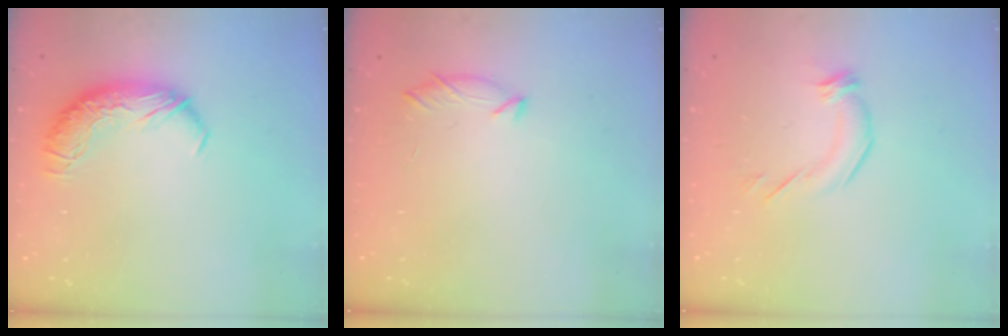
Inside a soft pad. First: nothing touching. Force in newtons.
{"total": 6.9, "press": 6.8, "slide": 0.8}
{"total": 2.6, "press": 2.0, "slide": 1.7}